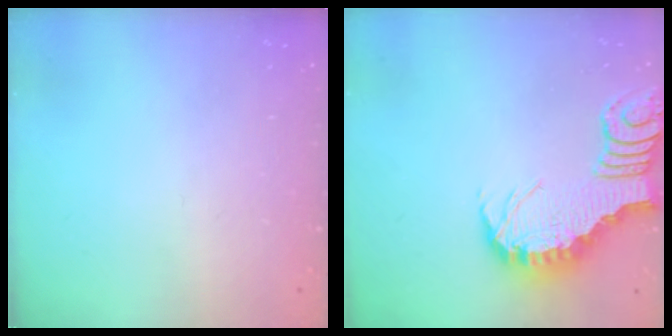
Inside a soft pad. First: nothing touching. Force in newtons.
{"total": 3.0, "press": 2.9, "slide": 0.6}